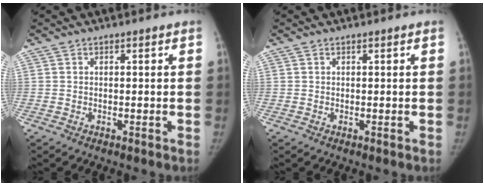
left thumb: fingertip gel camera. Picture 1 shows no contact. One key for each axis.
{"total": 0.0}